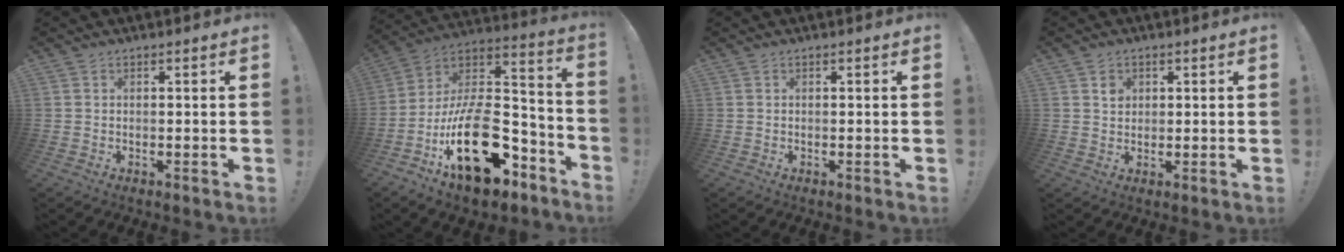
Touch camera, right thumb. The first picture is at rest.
{"total": 25.6, "force": [-9.6, 13.5, 19.6], "torque": [-0.326, 0.059, -0.151]}
{"total": 0.0}
{"total": 2.8, "force": [1.1, 2.5, 0.6], "torque": [0.010, -0.008, 0.014]}